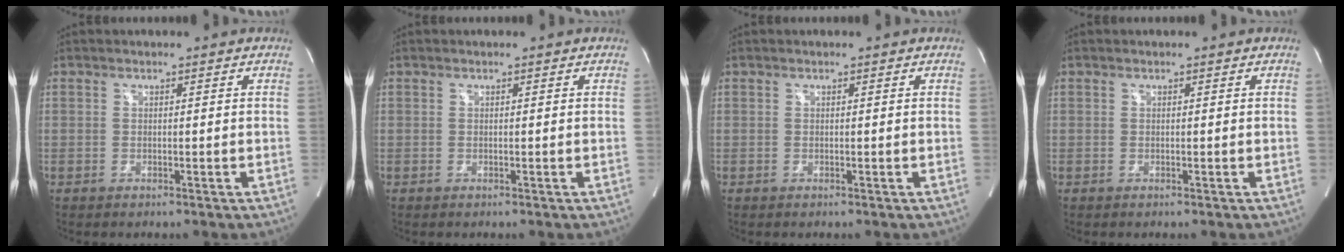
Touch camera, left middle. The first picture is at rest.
{"total": 0.0}
{"total": 0.0}
{"total": 0.0}